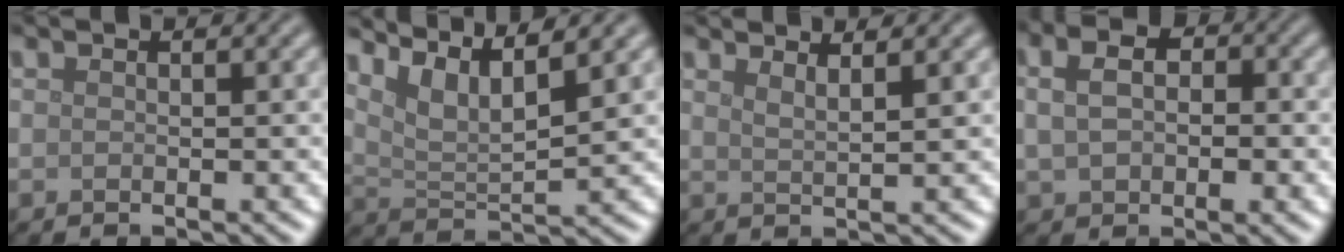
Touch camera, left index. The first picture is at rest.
{"total": 5.6, "force": [3.6, 1.4, 4.0], "torque": [-0.079, 0.003, 0.071]}
{"total": 2.2, "force": [1.7, 0.6, 1.2], "torque": [-0.007, 0.005, 0.017]}
{"total": 5.2, "force": [0.9, 3.7, 3.5], "torque": [-0.053, 0.014, -0.001]}